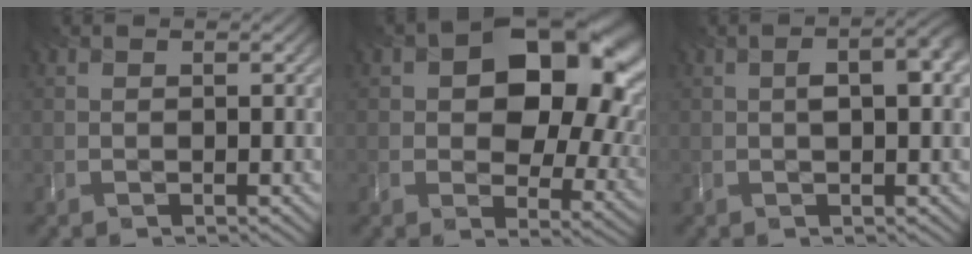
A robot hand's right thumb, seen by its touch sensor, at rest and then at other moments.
{"total": 15.0, "force": [4.5, 9.6, 10.7], "torque": [-0.132, -0.009, 0.084]}
{"total": 4.0, "force": [0.7, 1.4, 3.7], "torque": [-0.059, 0.003, 0.011]}